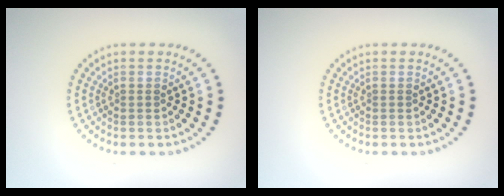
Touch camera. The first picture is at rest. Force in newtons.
{"total": 0.0}